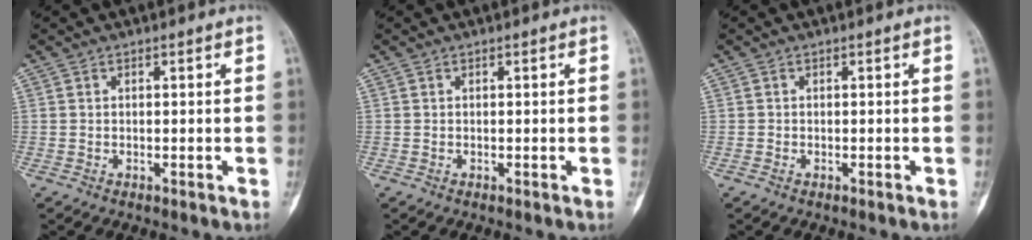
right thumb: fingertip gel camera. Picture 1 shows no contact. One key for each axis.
{"total": 0.0}
{"total": 0.0}